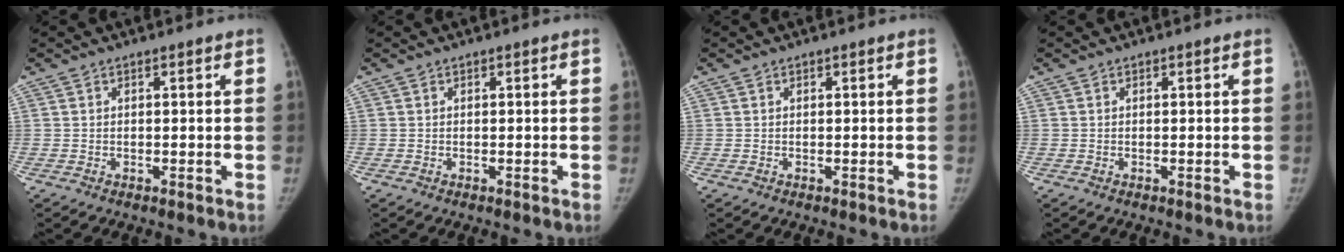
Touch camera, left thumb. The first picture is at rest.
{"total": 0.0}
{"total": 0.0}
{"total": 0.0}